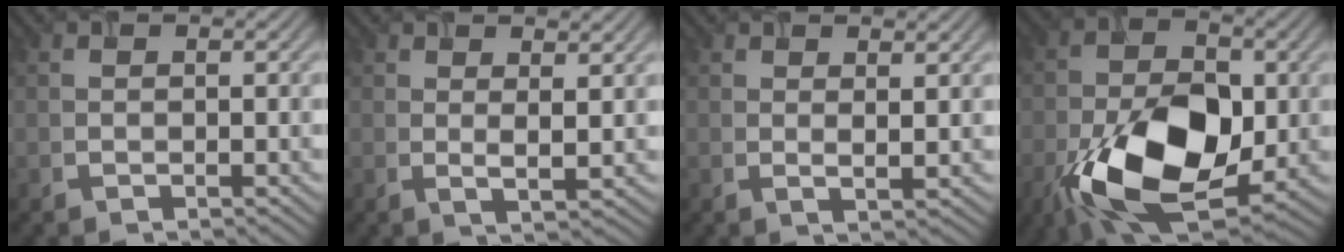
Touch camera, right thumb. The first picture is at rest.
{"total": 2.3, "force": [1.3, 0.2, 1.9], "torque": [-0.041, -0.005, 0.023]}
{"total": 1.8, "force": [1.2, 0.1, 1.3], "torque": [-0.026, -0.004, 0.021]}
{"total": 15.9, "force": [-5.3, 8.9, 12.1], "torque": [-0.235, -0.029, -0.092]}